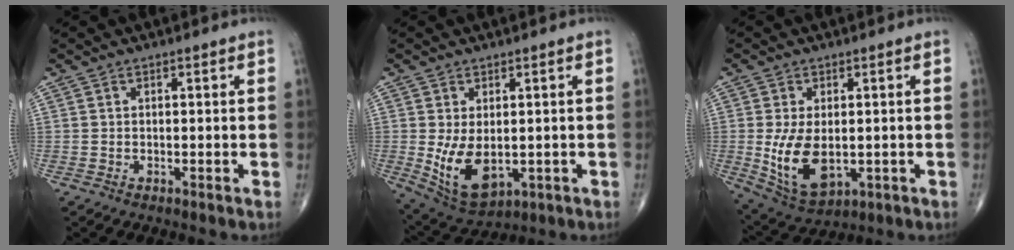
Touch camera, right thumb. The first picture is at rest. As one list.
[{"total": 9.8, "force": [-1.1, 5.7, 7.9], "torque": [-0.135, -0.013, 0.004]}, {"total": 10.8, "force": [-1.1, 6.2, 8.8], "torque": [-0.162, -0.016, -0.001]}]